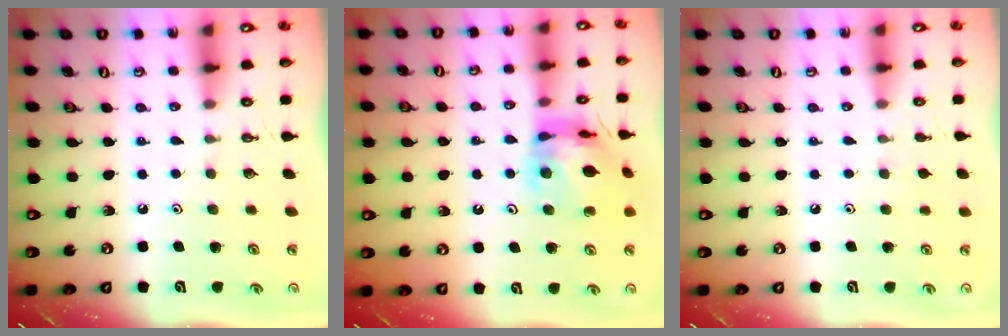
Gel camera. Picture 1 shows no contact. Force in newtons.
{"total": 13.9, "press": 13.8, "slide": 1.5}
{"total": 2.8, "press": 2.7, "slide": 0.5}